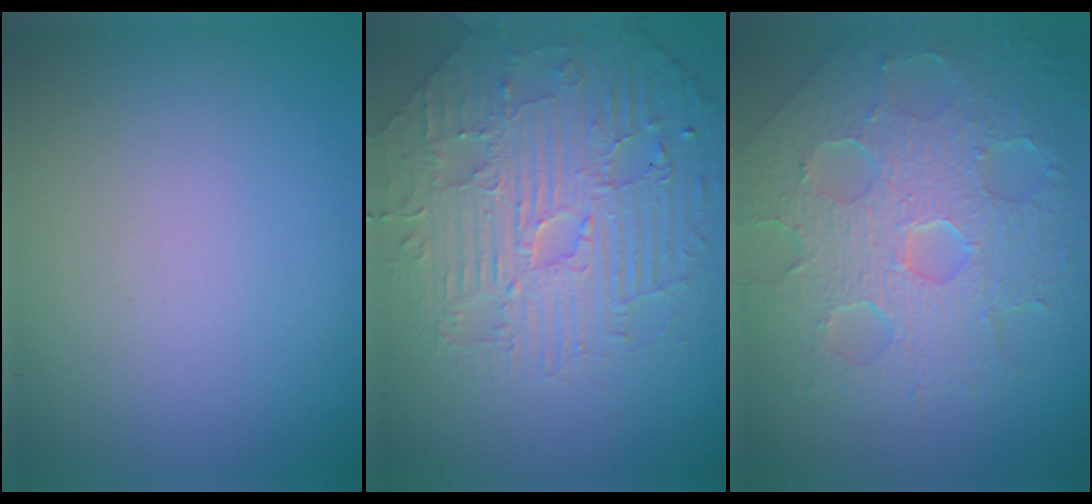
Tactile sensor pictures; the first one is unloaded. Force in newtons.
{"total": 5.1, "press": 4.9, "slide": 1.5}
{"total": 8.2, "press": 5.6, "slide": 6.0}